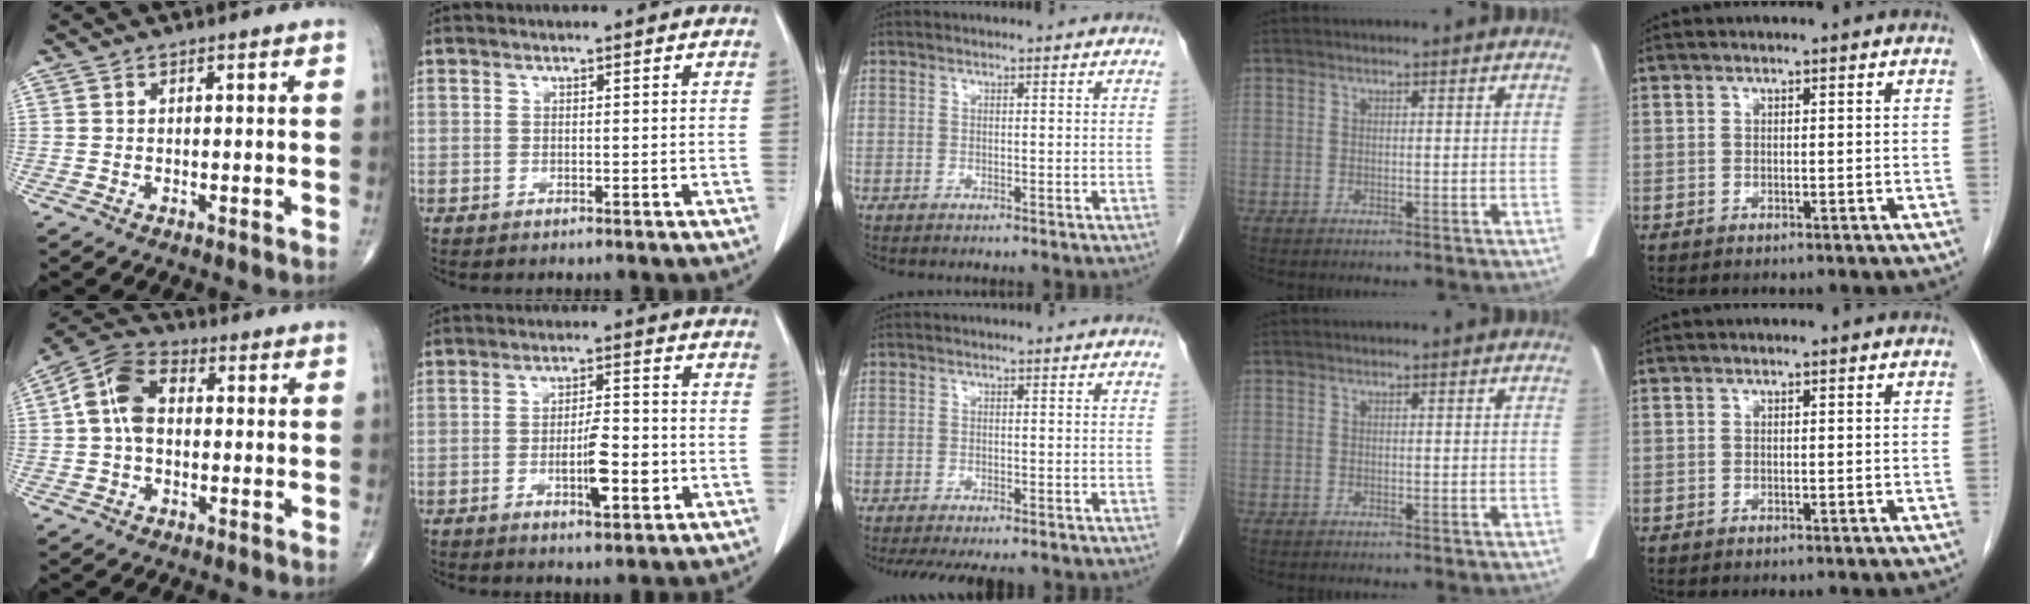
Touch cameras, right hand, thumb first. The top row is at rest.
{"thumb": {"total": 9.2, "force": [0.5, 6.1, 6.9], "torque": [-0.130, 0.030, -0.001]}, "index": {"total": 7.1, "force": [-1.9, 1.7, 6.6], "torque": [-0.111, -0.002, -0.029]}, "middle": {"total": 8.4, "force": [-7.0, 2.3, 4.1], "torque": [-0.056, -0.013, -0.094]}}